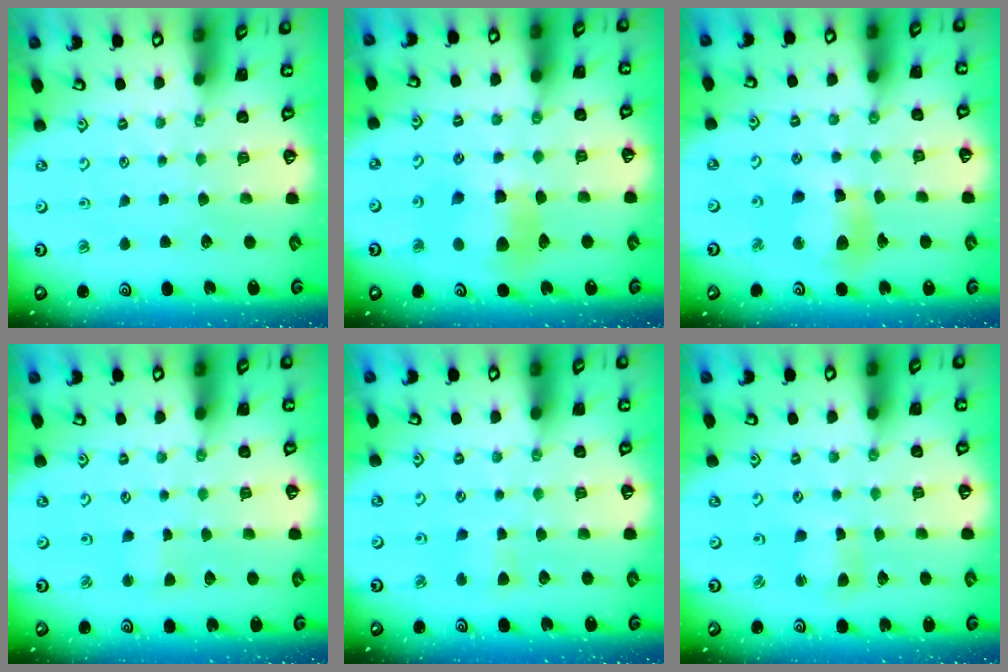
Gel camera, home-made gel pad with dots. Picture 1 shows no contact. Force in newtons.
{"total": 10.7, "press": 10.6, "slide": 1.5}
{"total": 10.3, "press": 10.2, "slide": 1.4}
{"total": 2.5, "press": 2.5, "slide": 0.2}
{"total": 2.9, "press": 2.9, "slide": 0.4}
{"total": 2.7, "press": 2.7, "slide": 0.2}